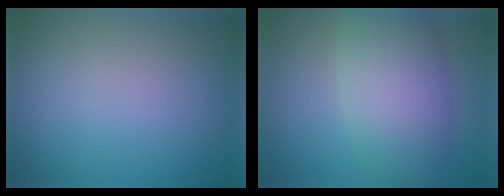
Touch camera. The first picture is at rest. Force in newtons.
{"total": 7.6, "press": 7.6, "slide": 0.5}